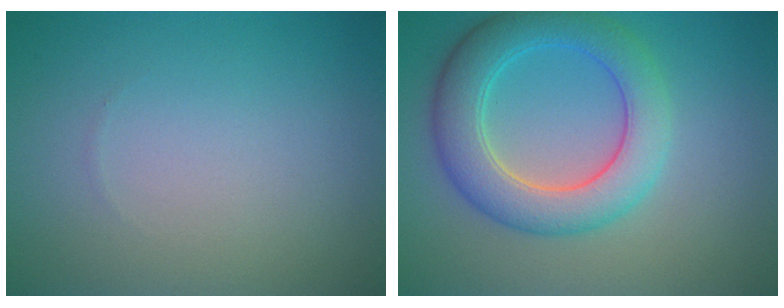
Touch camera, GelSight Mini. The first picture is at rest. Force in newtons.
{"total": 6.1, "press": 6.1, "slide": 0.2}